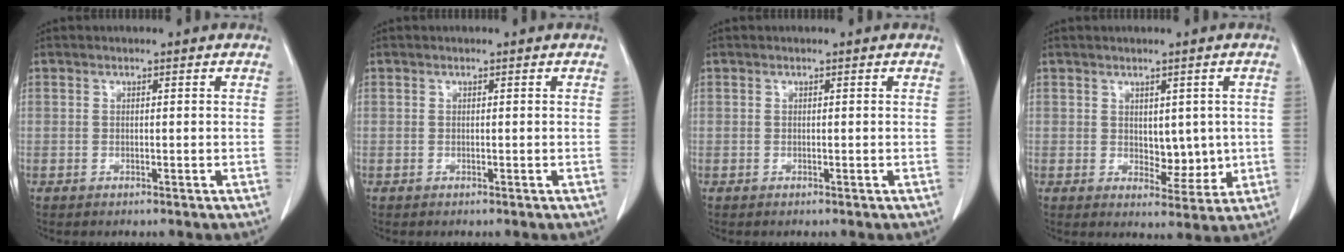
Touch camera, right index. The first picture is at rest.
{"total": 0.0}
{"total": 0.0}
{"total": 4.9, "force": [0.3, 2.9, 4.0], "torque": [-0.044, -0.006, 0.014]}